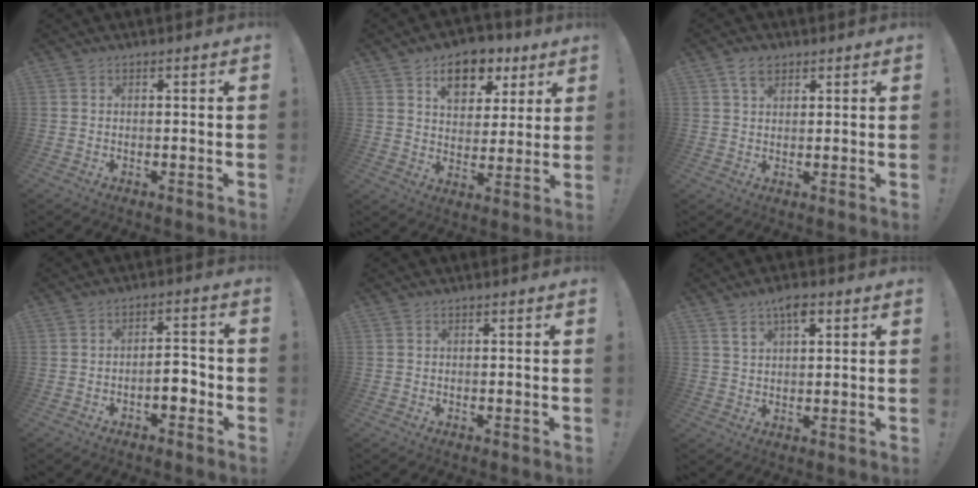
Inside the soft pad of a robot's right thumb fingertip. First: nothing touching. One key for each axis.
{"total": 11.0, "fx": 6.4, "fy": 7.1, "fz": 5.4, "tx": -0.069, "ty": -0.035, "tz": 0.116}
{"total": 4.7, "fx": 2.8, "fy": 2.9, "fz": 2.5, "tx": -0.042, "ty": -0.004, "tz": 0.053}
{"total": 5.5, "fx": -2.6, "fy": 2.4, "fz": 4.3, "tx": -0.066, "ty": 0.011, "tz": -0.045}
{"total": 0.0}
{"total": 6.1, "fx": 3.4, "fy": 3.1, "fz": 4.0, "tx": -0.059, "ty": -0.009, "tz": 0.058}